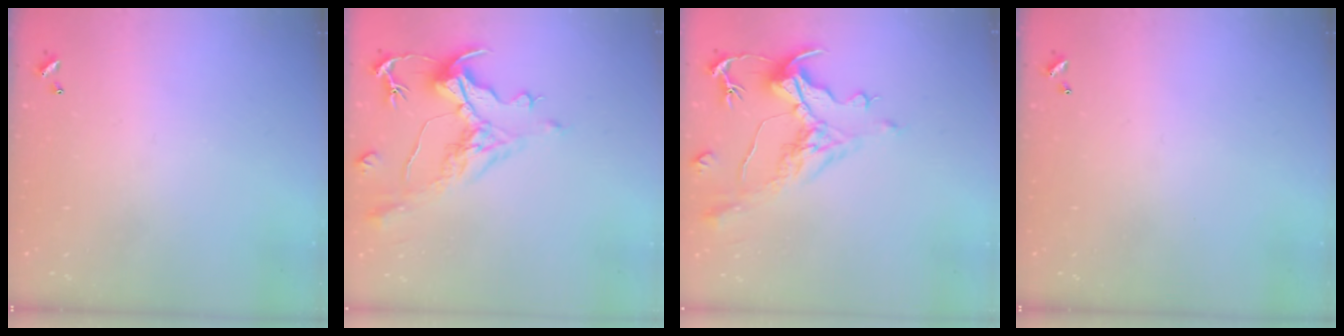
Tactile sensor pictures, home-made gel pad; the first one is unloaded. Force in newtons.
{"total": 1.4, "press": 0.2, "slide": 1.4}
{"total": 1.4, "press": 0.2, "slide": 1.4}
{"total": 0.0}